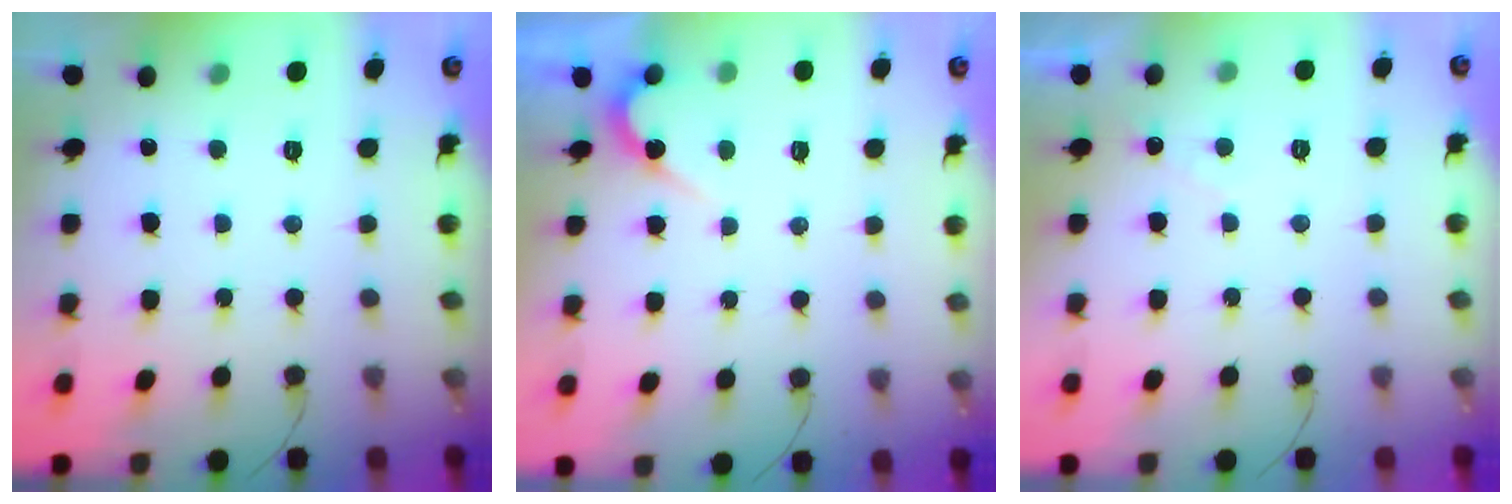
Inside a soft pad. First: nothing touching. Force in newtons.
{"total": 4.5, "press": 4.4, "slide": 0.2}
{"total": 3.2, "press": 3.2, "slide": 0.1}